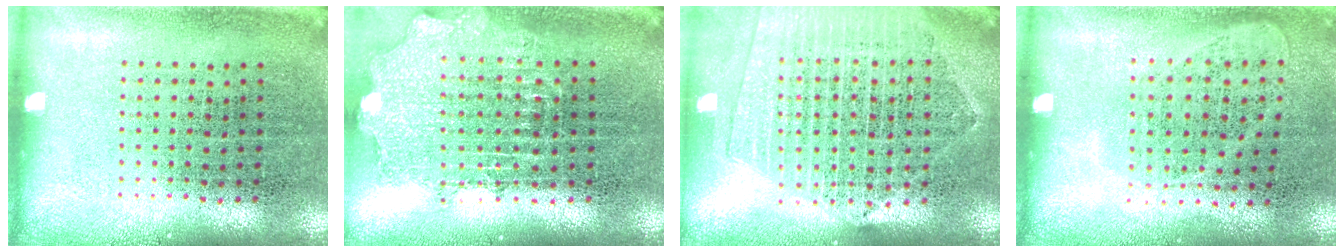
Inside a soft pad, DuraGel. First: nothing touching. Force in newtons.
{"total": 1.9, "press": 1.5, "slide": 1.1}
{"total": 1.9, "press": 1.8, "slide": 0.8}
{"total": 1.0, "press": 0.9, "slide": 0.4}